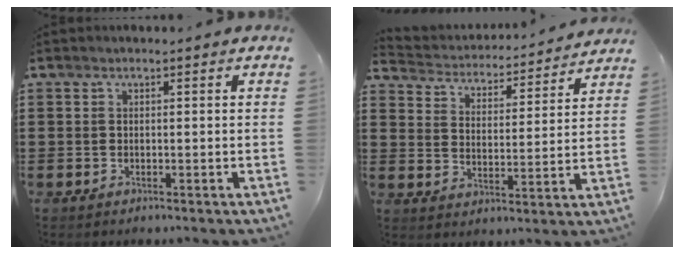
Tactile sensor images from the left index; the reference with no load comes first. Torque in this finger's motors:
{"motor_torque": [0.10, 0.14, -0.23, -0.07]}